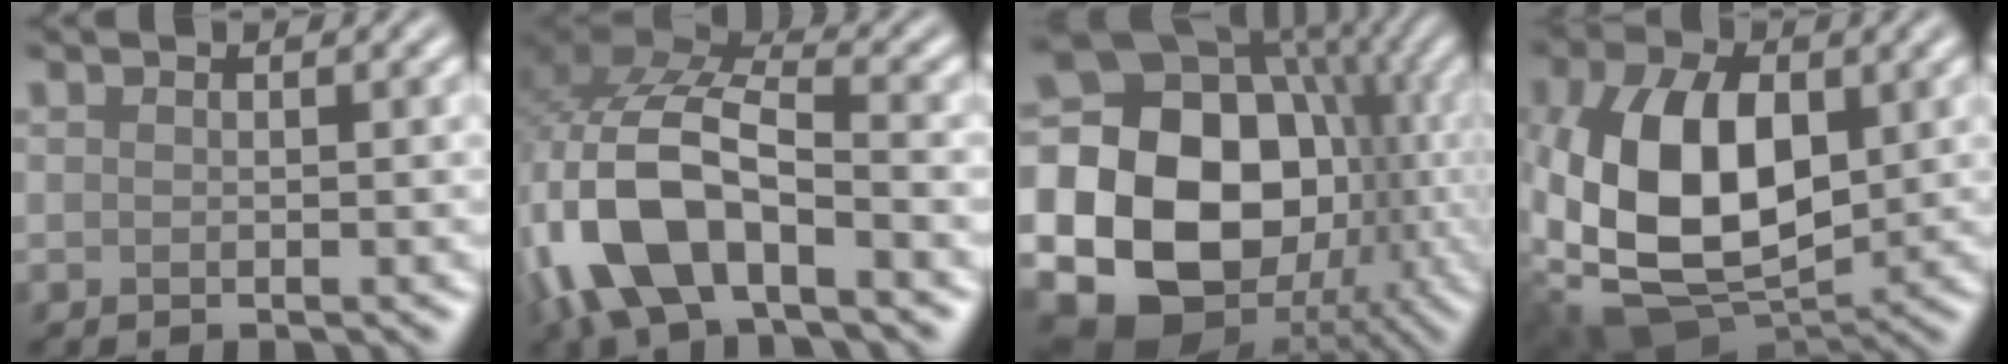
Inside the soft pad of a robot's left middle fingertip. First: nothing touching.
{"total": 11.5, "force": [-3.8, 6.0, 9.0], "torque": [-0.208, -0.003, -0.071]}
{"total": 22.0, "force": [-2.2, 18.7, 11.5], "torque": [-0.192, -0.012, -0.062]}
{"total": 12.6, "force": [0.2, 7.7, 10.0], "torque": [-0.217, -0.007, 0.011]}